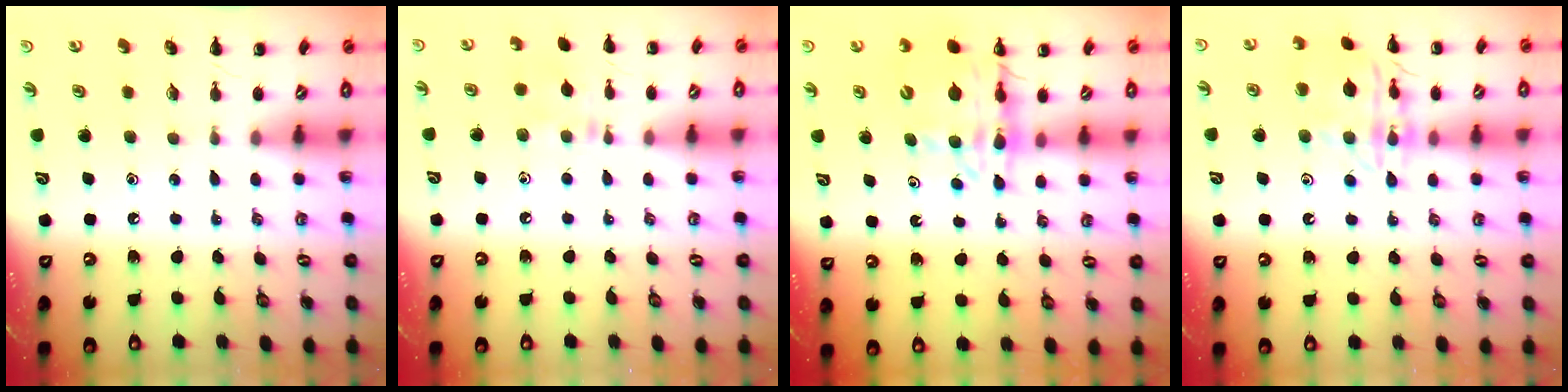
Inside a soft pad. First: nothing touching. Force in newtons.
{"total": 6.9, "press": 6.7, "slide": 1.9}
{"total": 13.5, "press": 13.1, "slide": 3.4}
{"total": 13.9, "press": 13.9, "slide": 0.9}